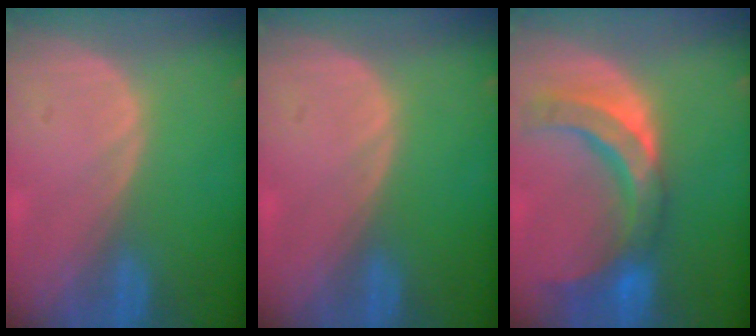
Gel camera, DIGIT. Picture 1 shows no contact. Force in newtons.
{"total": 0.0}
{"total": 10.3, "press": 9.3, "slide": 4.4}